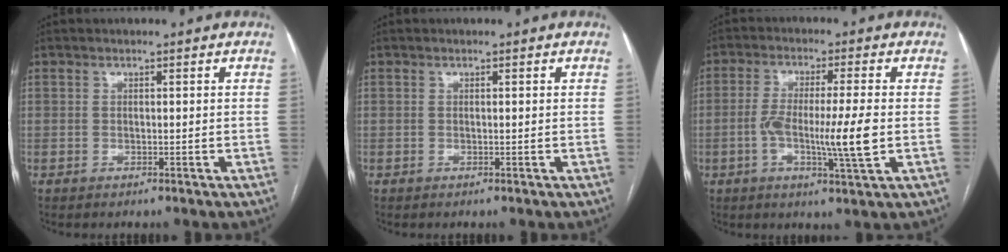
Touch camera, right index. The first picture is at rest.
{"total": 0.0}
{"total": 9.5, "force": [-1.5, 0.0, 9.4], "torque": [-0.171, -0.005, -0.027]}